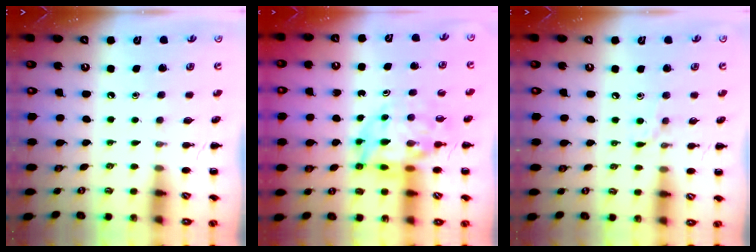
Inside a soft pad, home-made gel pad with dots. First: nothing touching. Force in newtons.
{"total": 11.7, "press": 11.2, "slide": 3.3}
{"total": 5.2, "press": 4.9, "slide": 1.6}